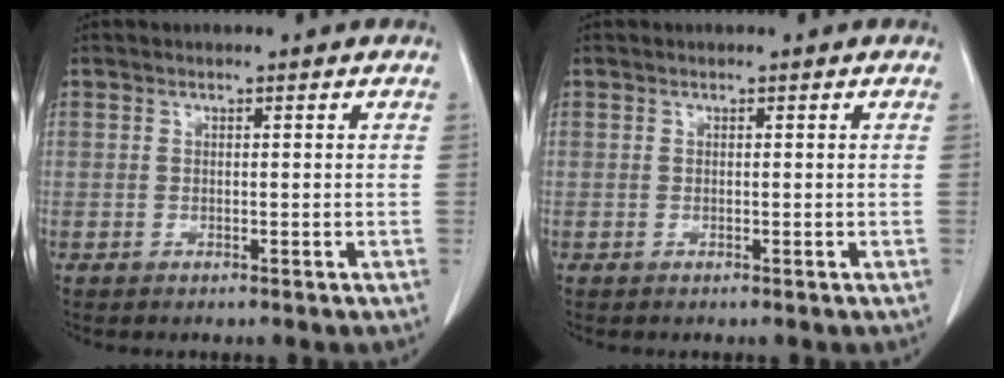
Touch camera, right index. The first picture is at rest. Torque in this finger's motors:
{"motor_torque": [0.00, 0.00, 0.00, 0.00]}